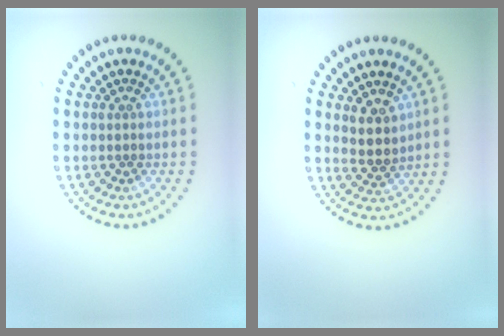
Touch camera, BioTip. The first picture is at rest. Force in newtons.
{"total": 2.4, "press": 2.1, "slide": 1.2}